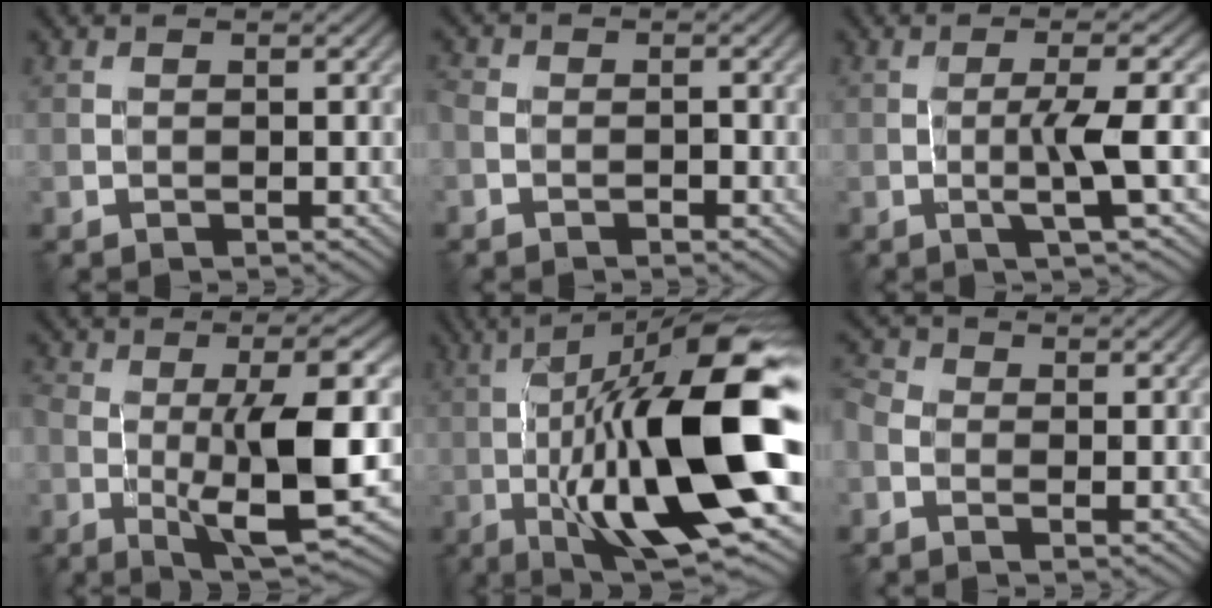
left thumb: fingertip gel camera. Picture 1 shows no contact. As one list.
[{"total": 2.6, "force": [-1.1, 1.8, 1.6], "torque": [-0.022, 0.008, -0.024]}, {"total": 5.6, "force": [-0.8, 0.5, 5.6], "torque": [-0.096, 0.011, -0.019]}, {"total": 11.3, "force": [-2.1, 3.1, 10.6], "torque": [-0.173, -0.002, -0.031]}, {"total": 18.9, "force": [-2.4, 5.0, 18.1], "torque": [-0.304, 0.016, -0.039]}, {"total": 3.2, "force": [-0.9, 2.3, 2.0], "torque": [-0.052, 0.000, -0.024]}]